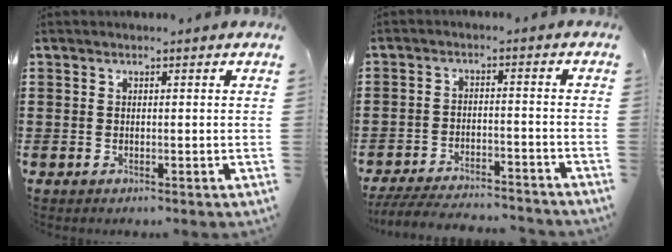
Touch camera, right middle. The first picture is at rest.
{"total": 5.5, "force": [-5.3, 0.5, 1.4], "torque": [-0.033, 0.000, -0.106]}